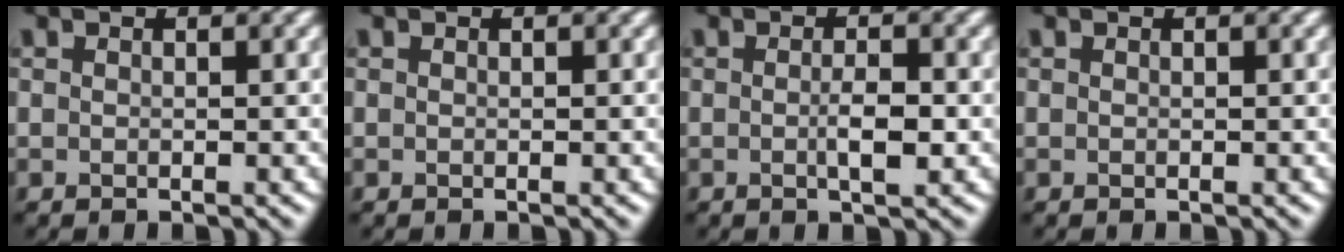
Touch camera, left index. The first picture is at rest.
{"total": 0.0}
{"total": 2.4, "force": [-0.3, 0.6, 2.3], "torque": [-0.041, -0.003, -0.006]}
{"total": 0.0}